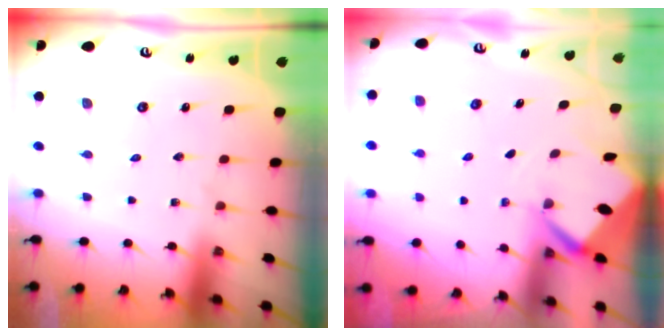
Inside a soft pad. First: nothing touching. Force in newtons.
{"total": 3.0, "press": 3.0, "slide": 0.2}